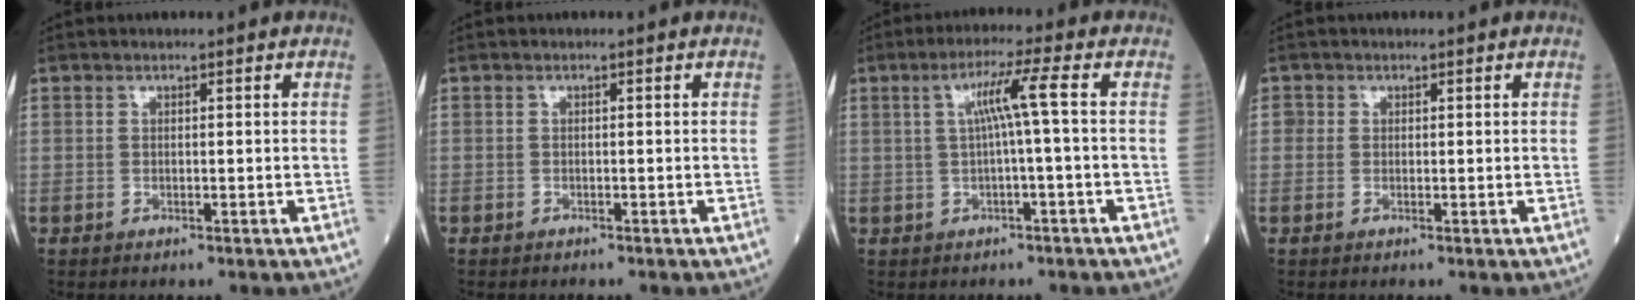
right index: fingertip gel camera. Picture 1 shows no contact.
{"total": 0.8, "force": [-0.7, 0.3, 0.0], "torque": [-0.007, 0.002, -0.014]}
{"total": 5.1, "force": [0.4, -1.0, 5.0], "torque": [-0.092, 0.013, 0.012]}
{"total": 0.9, "force": [0.1, 0.9, 0.1], "torque": [0.006, 0.002, -0.001]}